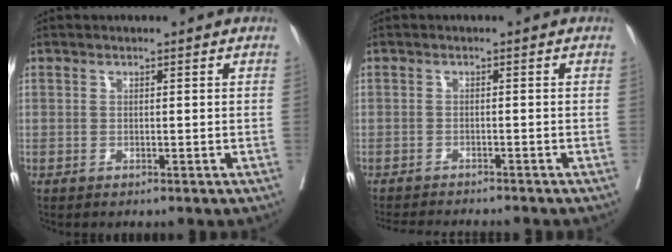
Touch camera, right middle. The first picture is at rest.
{"total": 7.8, "force": [-7.3, 0.6, 2.6], "torque": [-0.031, -0.010, -0.104]}